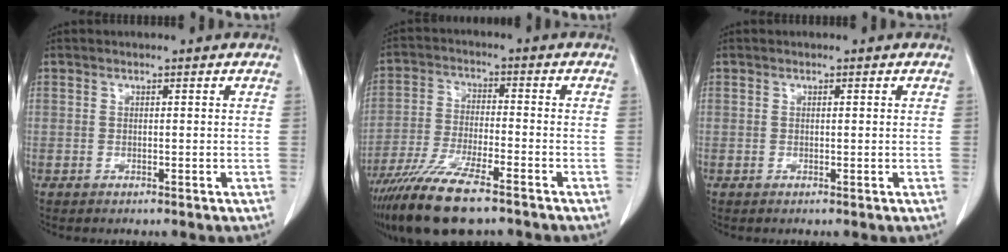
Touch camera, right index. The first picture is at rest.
{"total": 12.9, "force": [-9.4, 2.2, 8.5], "torque": [-0.166, -0.033, -0.167]}
{"total": 0.0}